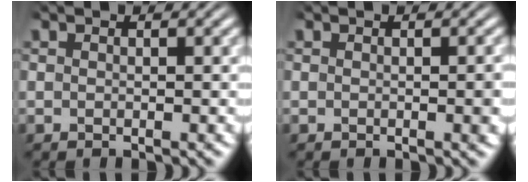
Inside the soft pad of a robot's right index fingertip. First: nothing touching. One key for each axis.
{"total": 0.5, "fx": -0.1, "fy": -0.1, "fz": 0.5, "tx": -0.002, "ty": 0.002, "tz": -0.002}